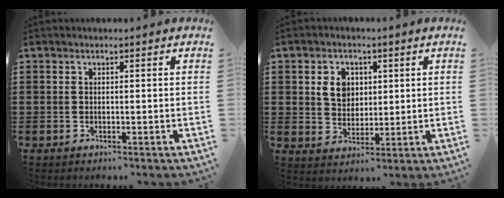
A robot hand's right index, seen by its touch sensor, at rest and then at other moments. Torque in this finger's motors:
{"motor_torque": [0.45, 0.08, 0.57, 0.07]}